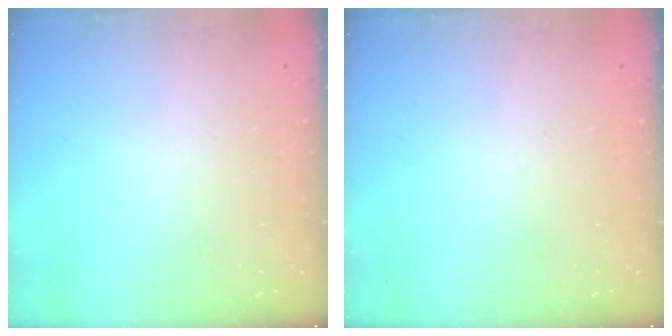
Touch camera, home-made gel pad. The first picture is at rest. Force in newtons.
{"total": 0.0}